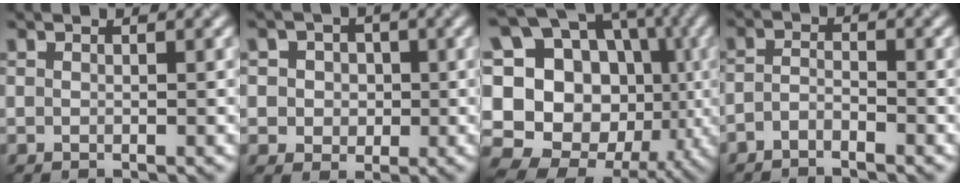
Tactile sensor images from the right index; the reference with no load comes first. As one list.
[{"total": 3.8, "force": [0.8, 3.4, 1.4], "torque": [-0.011, 0.013, 0.005]}, {"total": 21.6, "force": [-2.7, 18.5, 10.8], "torque": [-0.214, 0.035, -0.061]}, {"total": 1.6, "force": [-1.4, 0.4, 0.7], "torque": [-0.018, 0.001, -0.033]}]